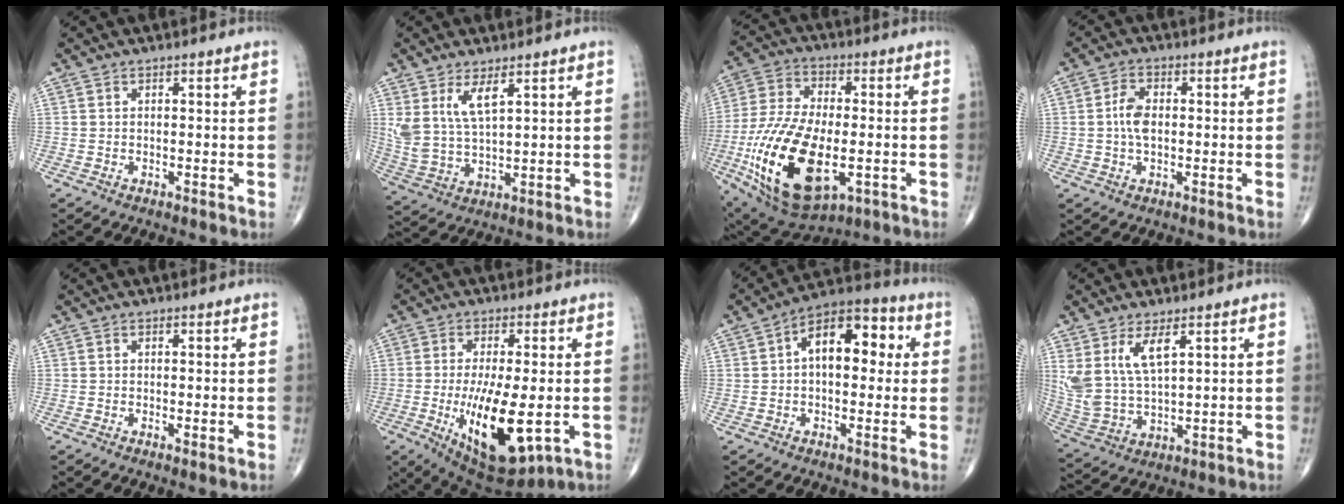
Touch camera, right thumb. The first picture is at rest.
{"total": 7.7, "force": [3.8, 2.8, 6.0], "torque": [-0.128, -0.022, 0.088]}
{"total": 23.6, "force": [-5.7, 11.8, 19.6], "torque": [-0.399, -0.004, -0.084]}
{"total": 4.6, "force": [0.0, 2.7, 3.7], "torque": [-0.075, 0.007, -0.004]}
{"total": 0.8, "force": [-0.1, 0.2, 0.8], "torque": [-0.018, -0.004, -0.004]}
{"total": 16.0, "force": [-3.5, 6.0, 14.5], "torque": [-0.245, -0.020, -0.039]}
{"total": 12.9, "force": [2.1, 7.2, 10.4], "torque": [-0.130, 0.032, 0.021]}
{"total": 10.1, "force": [4.7, 4.1, 8.0], "torque": [-0.167, -0.023, 0.108]}